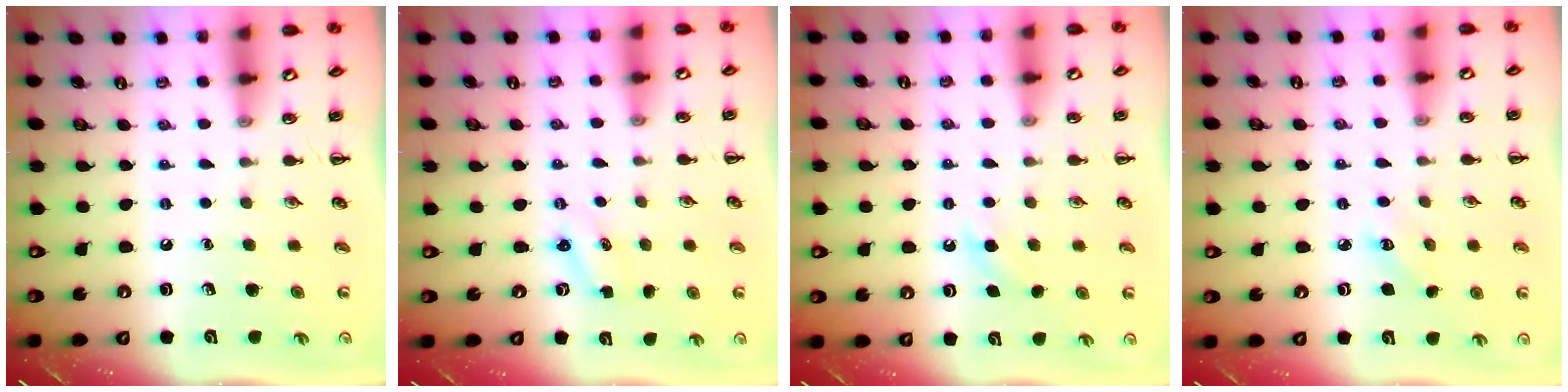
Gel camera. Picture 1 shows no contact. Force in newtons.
{"total": 1.9, "press": 1.8, "slide": 0.6}
{"total": 3.5, "press": 3.4, "slide": 0.9}
{"total": 2.3, "press": 2.2, "slide": 0.6}